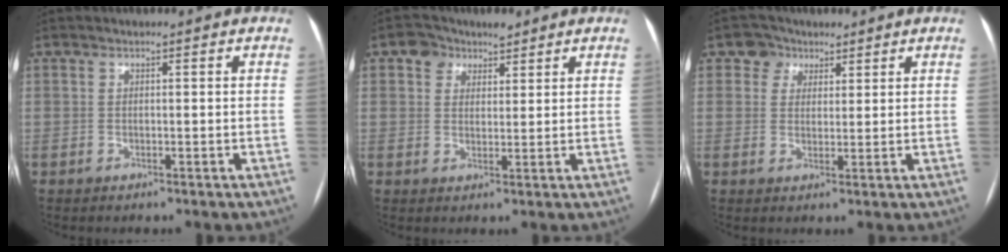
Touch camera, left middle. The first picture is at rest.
{"total": 4.0, "force": [2.5, 2.9, 1.0], "torque": [-0.018, 0.013, 0.041]}
{"total": 3.6, "force": [2.1, 2.9, 0.2], "torque": [-0.003, 0.010, 0.031]}